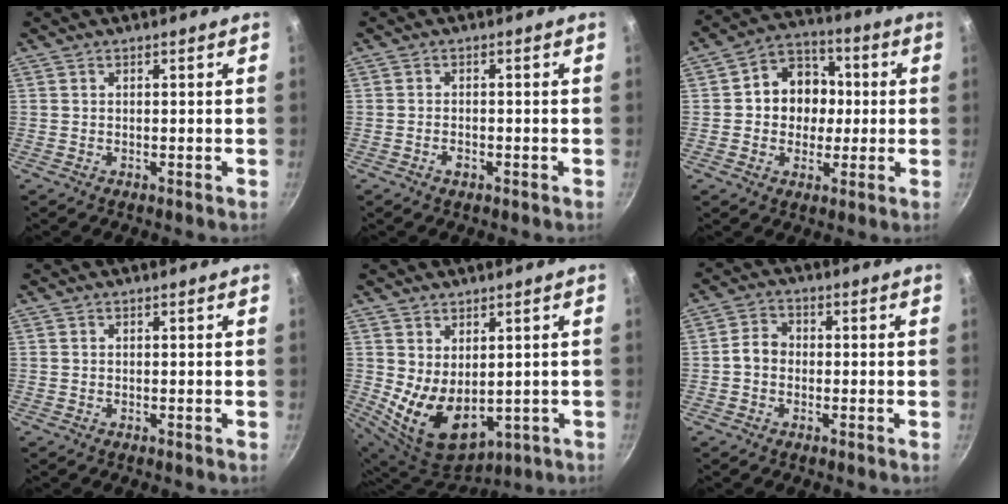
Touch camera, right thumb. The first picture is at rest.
{"total": 1.8, "force": [-0.9, 1.0, 1.2], "torque": [-0.023, 0.009, -0.019]}
{"total": 11.1, "force": [0.5, 9.6, 5.6], "torque": [-0.035, 0.019, -0.009]}
{"total": 0.0}
{"total": 11.6, "force": [0.4, 7.6, 8.7], "torque": [-0.130, -0.032, 0.037]}
{"total": 3.9, "force": [-0.6, 3.3, 2.1], "torque": [-0.022, 0.018, -0.021]}